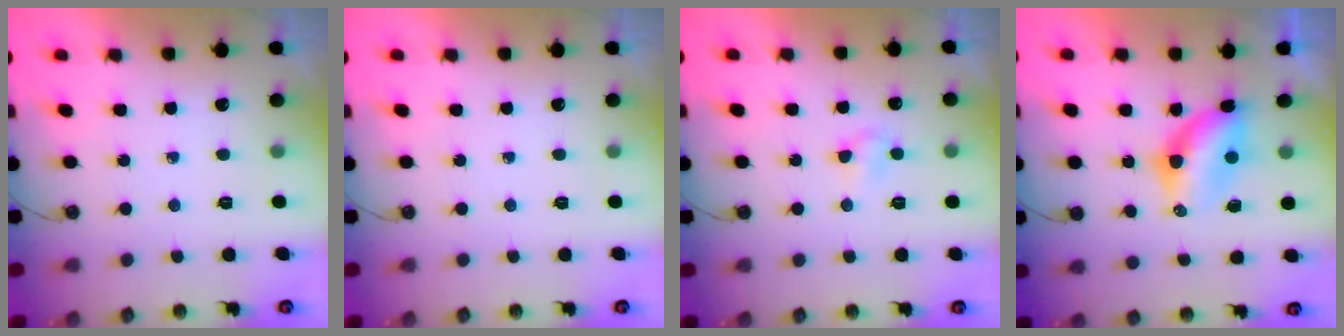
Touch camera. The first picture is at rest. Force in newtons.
{"total": 0.0}
{"total": 3.6, "press": 3.5, "slide": 0.6}
{"total": 6.6, "press": 6.6, "slide": 0.8}